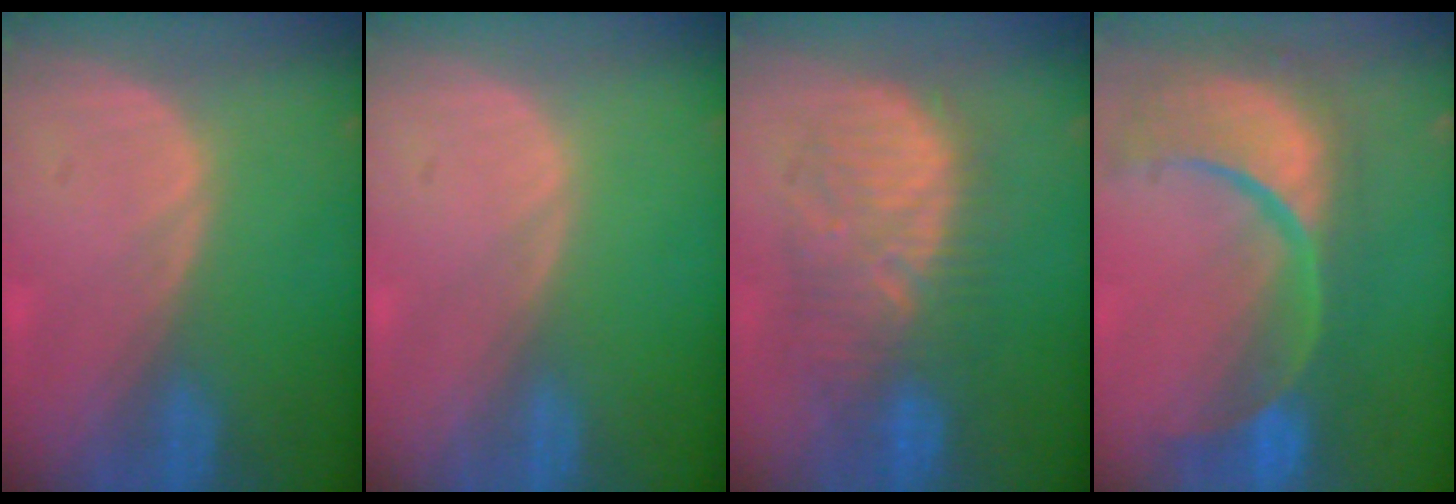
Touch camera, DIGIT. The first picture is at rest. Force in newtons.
{"total": 0.0}
{"total": 9.4, "press": 9.4, "slide": 1.0}
{"total": 13.7, "press": 10.9, "slide": 8.4}